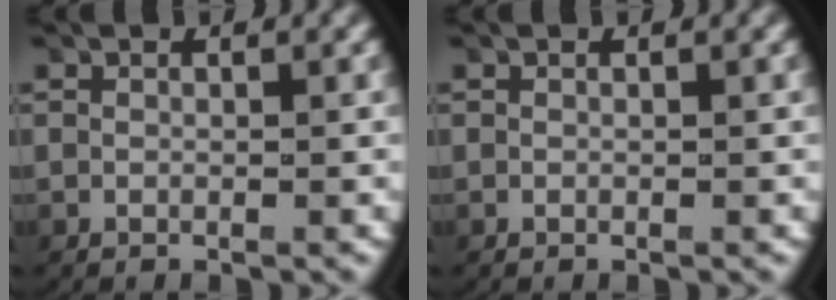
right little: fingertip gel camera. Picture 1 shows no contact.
{"total": 0.0}